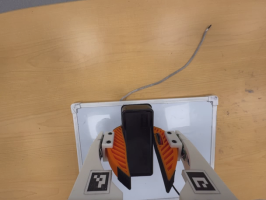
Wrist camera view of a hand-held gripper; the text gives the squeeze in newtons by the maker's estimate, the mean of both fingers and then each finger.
{"total": 11.0, "left": 10.4, "right": 11.7}